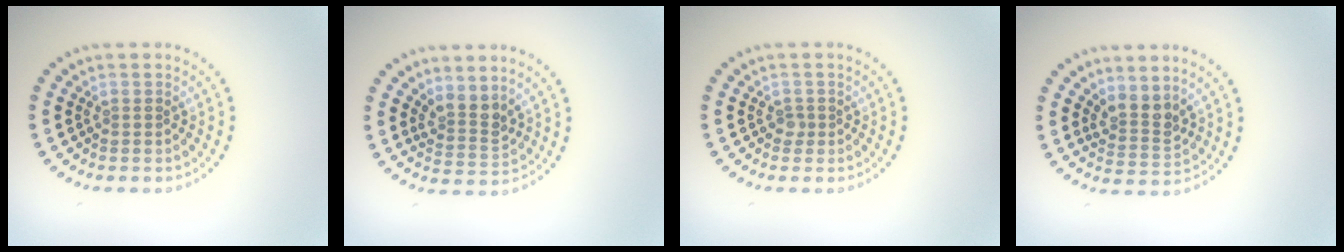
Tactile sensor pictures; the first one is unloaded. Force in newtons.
{"total": 2.6, "press": 1.9, "slide": 1.7}
{"total": 0.7, "press": 0.6, "slide": 0.5}
{"total": 2.6, "press": 2.0, "slide": 1.7}